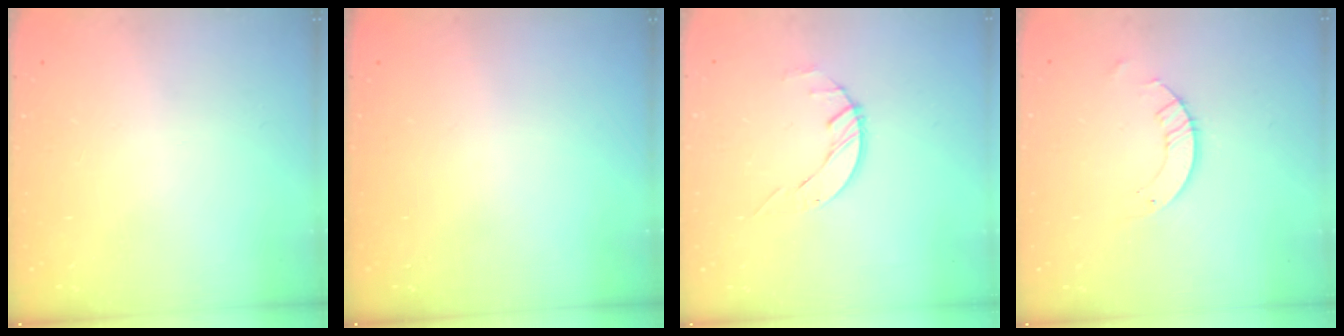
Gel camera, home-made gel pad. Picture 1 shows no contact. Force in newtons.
{"total": 0.0}
{"total": 2.9, "press": 2.8, "slide": 0.3}
{"total": 4.0, "press": 4.0, "slide": 0.2}